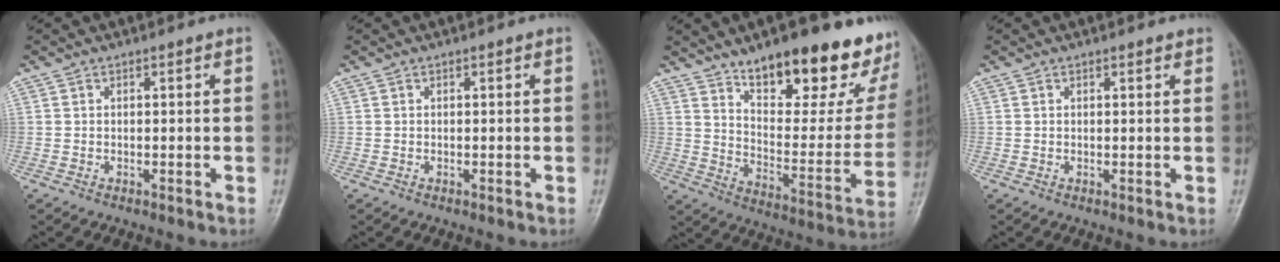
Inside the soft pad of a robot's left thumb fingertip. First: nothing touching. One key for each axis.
{"total": 0.0}
{"total": 26.7, "fx": 17.4, "fy": 9.4, "fz": 17.9, "tx": -0.206, "ty": -0.085, "tz": 0.258}
{"total": 1.1, "fx": 0.9, "fy": 0.3, "fz": 0.6, "tx": -0.006, "ty": -0.001, "tz": 0.010}